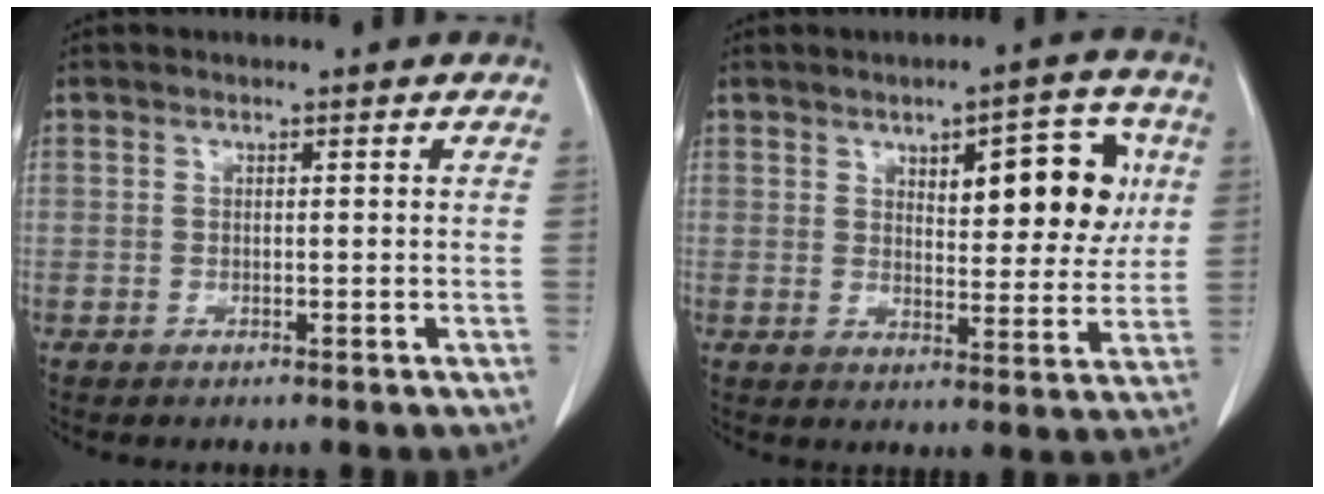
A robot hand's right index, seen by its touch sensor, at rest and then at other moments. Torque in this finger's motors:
{"motor_torque": [0.22, 0.12, 0.11, 0.04]}